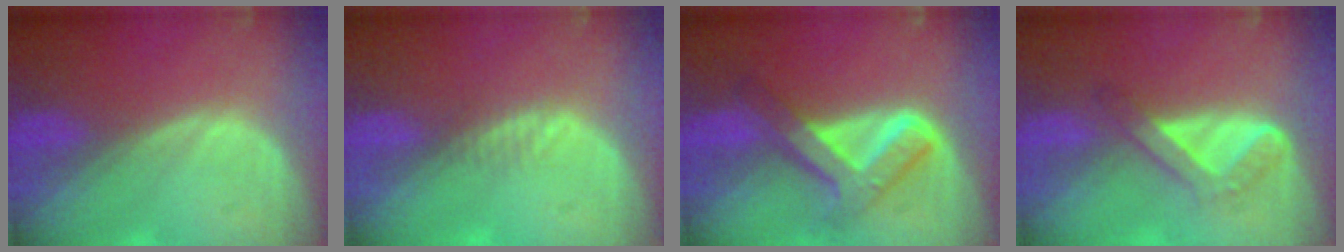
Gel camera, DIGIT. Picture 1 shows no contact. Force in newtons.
{"total": 1.3, "press": 1.1, "slide": 0.7}
{"total": 7.6, "press": 7.5, "slide": 0.4}
{"total": 4.4, "press": 4.2, "slide": 1.3}